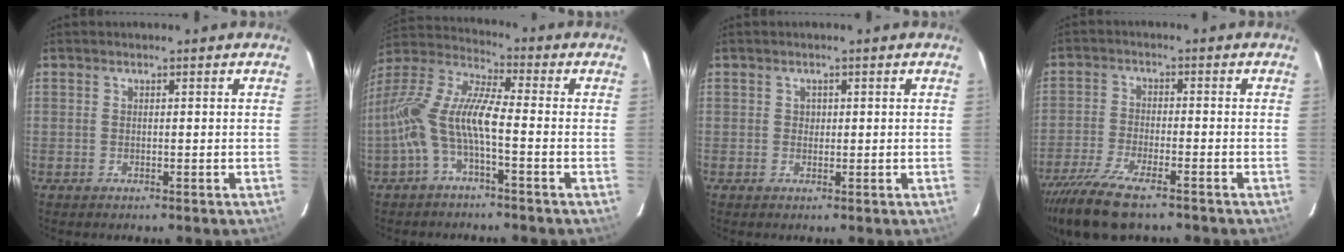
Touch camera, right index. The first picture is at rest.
{"total": 12.2, "force": [-3.3, 2.8, 11.4], "torque": [-0.239, 0.008, -0.068]}
{"total": 1.0, "force": [0.1, 1.0, 0.0], "torque": [0.005, 0.003, 0.000]}
{"total": 13.5, "force": [-10.2, 3.9, 8.0], "torque": [-0.183, -0.041, -0.188]}